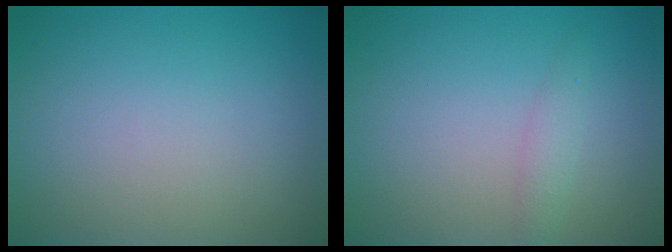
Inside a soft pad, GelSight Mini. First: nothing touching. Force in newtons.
{"total": 1.3, "press": 1.3, "slide": 0.0}